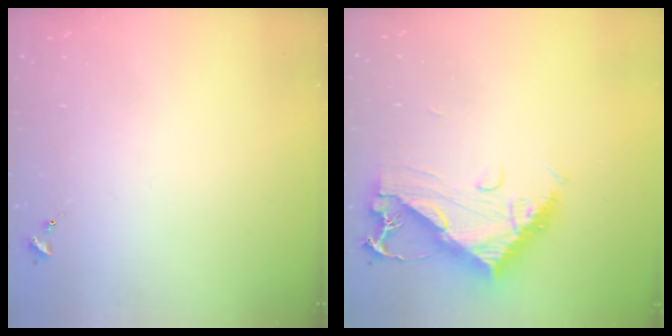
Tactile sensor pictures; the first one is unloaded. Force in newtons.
{"total": 11.6, "press": 11.6, "slide": 1.1}